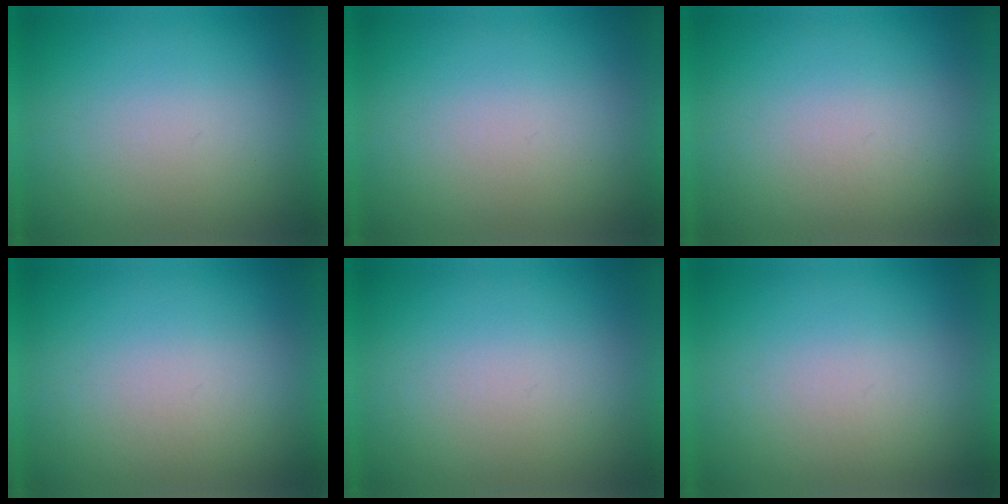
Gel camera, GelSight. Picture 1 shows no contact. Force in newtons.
{"total": 0.0}
{"total": 1.2}
{"total": 1.1}
{"total": 0.0}
{"total": 1.1}